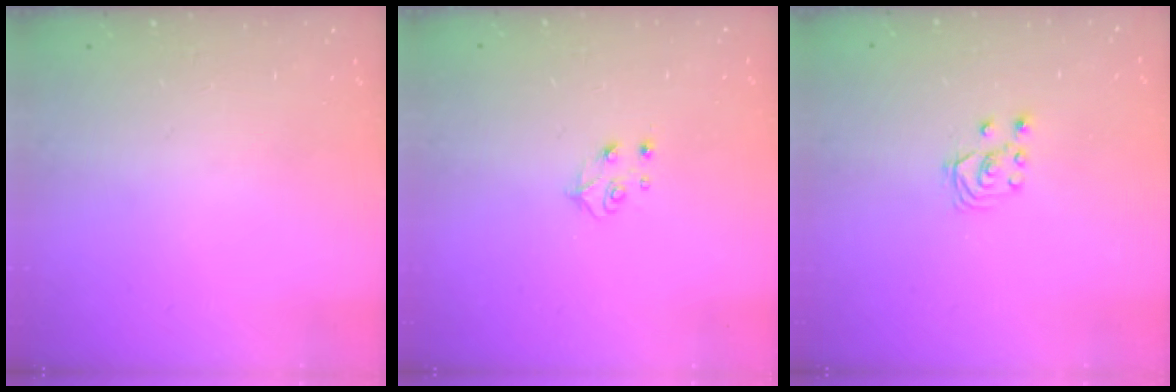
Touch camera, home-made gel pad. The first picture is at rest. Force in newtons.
{"total": 5.2, "press": 5.1, "slide": 0.7}
{"total": 2.8, "press": 2.7, "slide": 0.7}